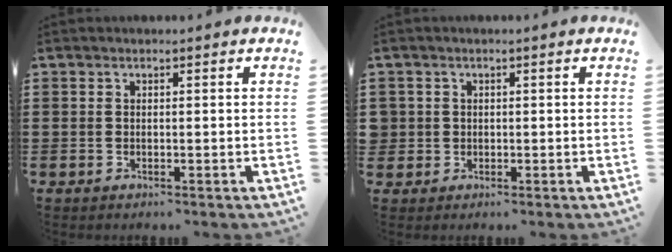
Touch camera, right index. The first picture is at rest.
{"total": 1.6, "force": [0.0, 1.6, 0.1], "torque": [-0.009, 0.007, -0.003]}